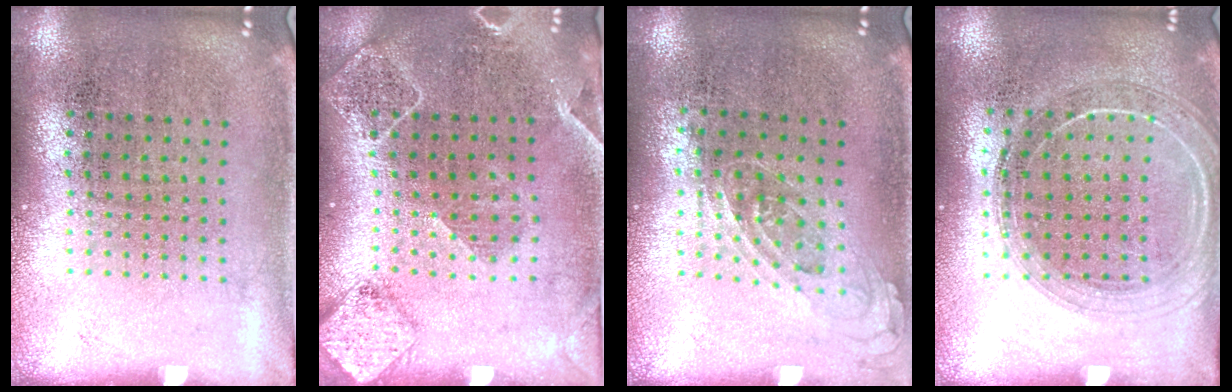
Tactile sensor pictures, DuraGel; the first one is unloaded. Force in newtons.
{"total": 1.8, "press": 1.7, "slide": 0.5}
{"total": 0.7, "press": 0.6, "slide": 0.3}
{"total": 1.7, "press": 1.6, "slide": 0.5}